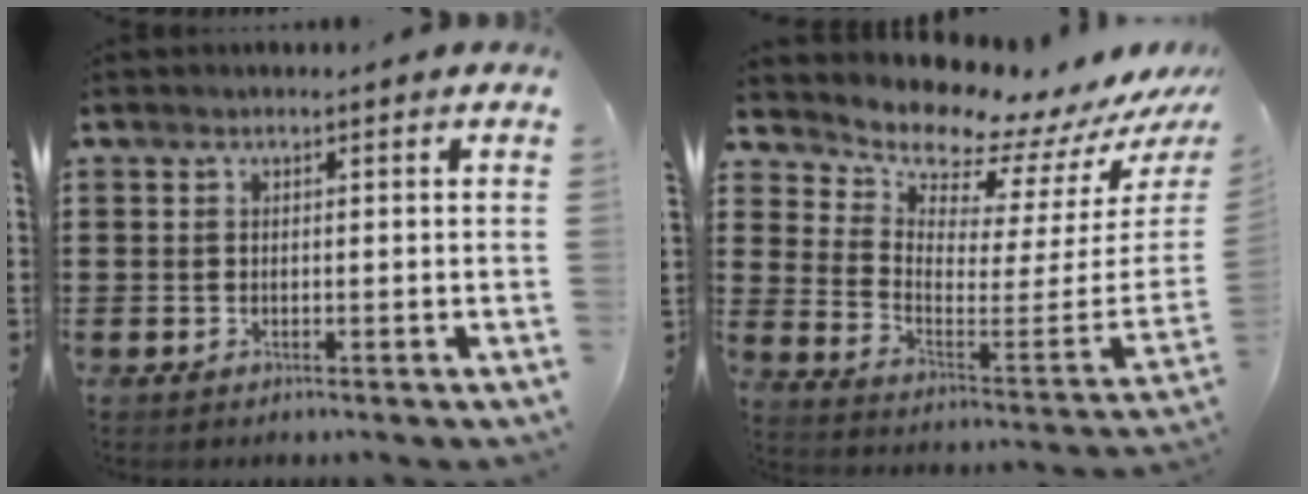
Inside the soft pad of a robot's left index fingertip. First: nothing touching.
{"total": 8.6, "force": [8.5, 1.2, 0.7], "torque": [-0.038, -0.100, 0.139]}